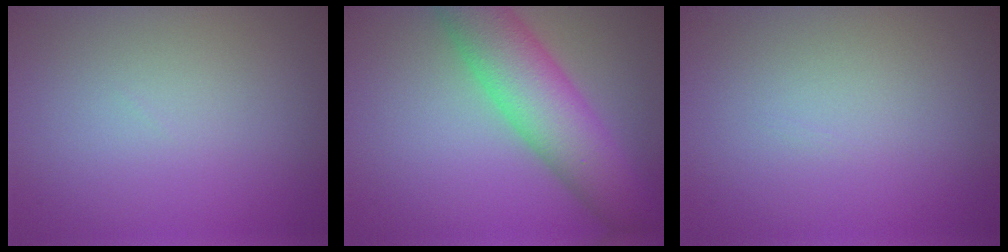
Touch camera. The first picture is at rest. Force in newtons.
{"total": 8.1, "press": 8.1, "slide": 0.2}
{"total": 0.0}